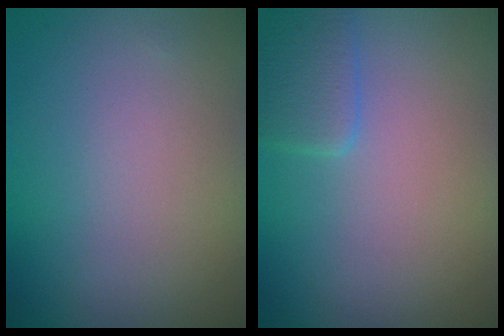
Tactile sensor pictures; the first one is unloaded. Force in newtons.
{"total": 2.1, "press": 2.1, "slide": 0.1}